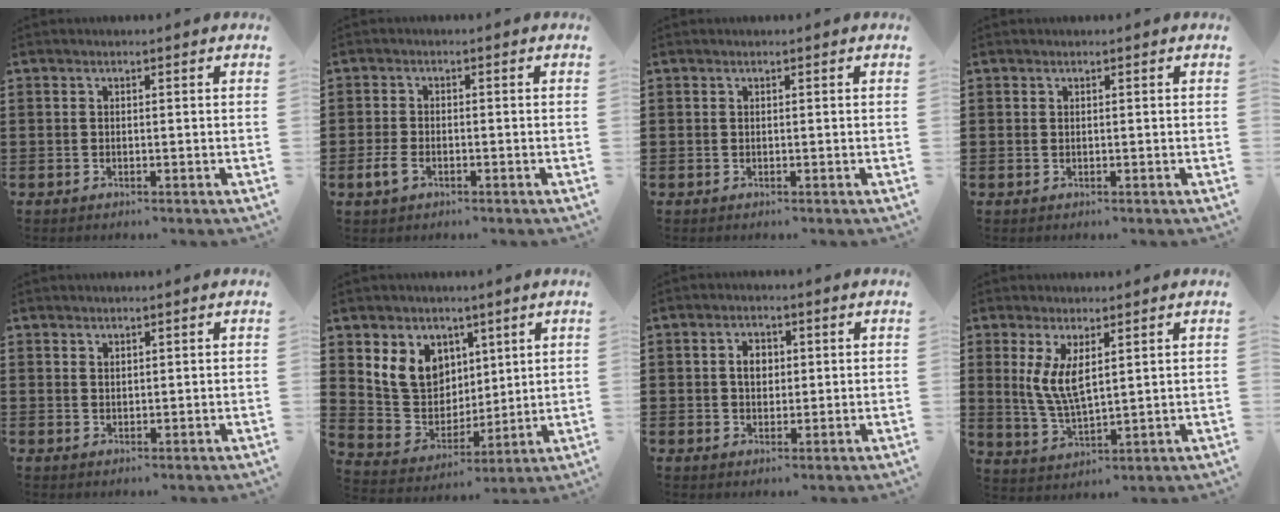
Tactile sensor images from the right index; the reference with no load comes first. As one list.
[{"total": 2.7, "force": [-1.2, 1.5, 1.8], "torque": [-0.056, -0.007, -0.029]}, {"total": 0.0}, {"total": 0.0}, {"total": 1.3, "force": [1.1, 0.6, 0.1], "torque": [-0.004, 0.002, 0.023]}, {"total": 9.3, "force": [4.2, 7.9, 2.7], "torque": [-0.094, -0.009, 0.086]}, {"total": 3.1, "force": [0.5, 2.2, 2.2], "torque": [-0.041, 0.008, 0.005]}, {"total": 6.2, "force": [2.0, 2.4, 5.4], "torque": [-0.125, -0.005, 0.032]}]